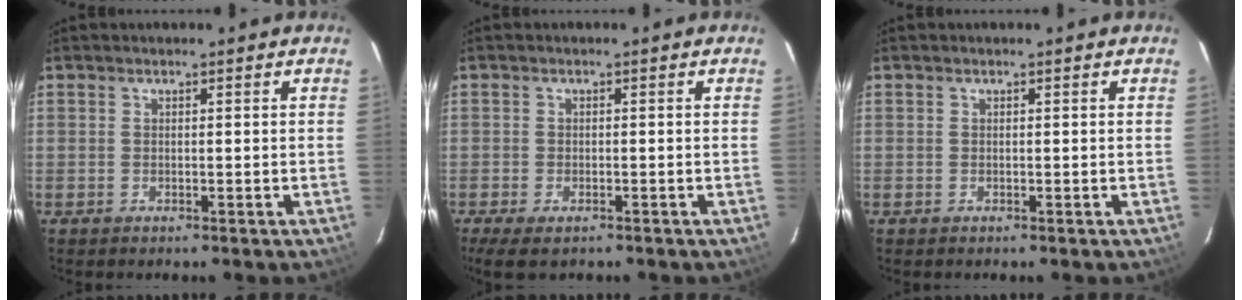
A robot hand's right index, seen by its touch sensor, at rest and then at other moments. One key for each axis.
{"total": 5.4, "fx": -3.7, "fy": 2.1, "fz": 3.4, "tx": -0.077, "ty": -0.021, "tz": -0.063}
{"total": 0.0}